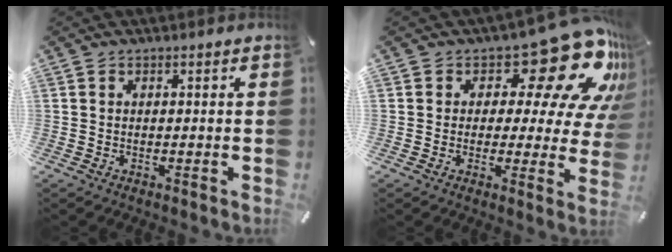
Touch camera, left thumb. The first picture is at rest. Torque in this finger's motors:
{"motor_torque": [0.75, 0.15, 0.57, 0.14, 0.05]}